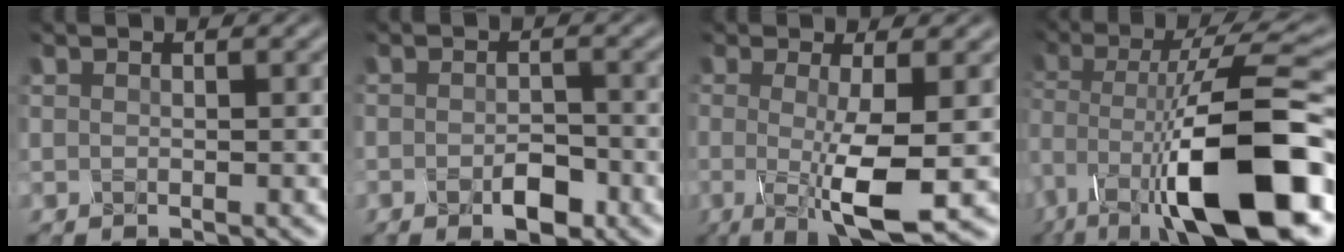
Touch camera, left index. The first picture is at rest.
{"total": 3.0, "force": [-1.8, 1.4, 1.9], "torque": [-0.033, -0.008, -0.029]}
{"total": 6.5, "force": [-1.5, 1.2, 6.2], "torque": [-0.093, -0.011, -0.027]}
{"total": 13.5, "force": [-6.1, 3.6, 11.5], "torque": [-0.178, 0.007, -0.106]}